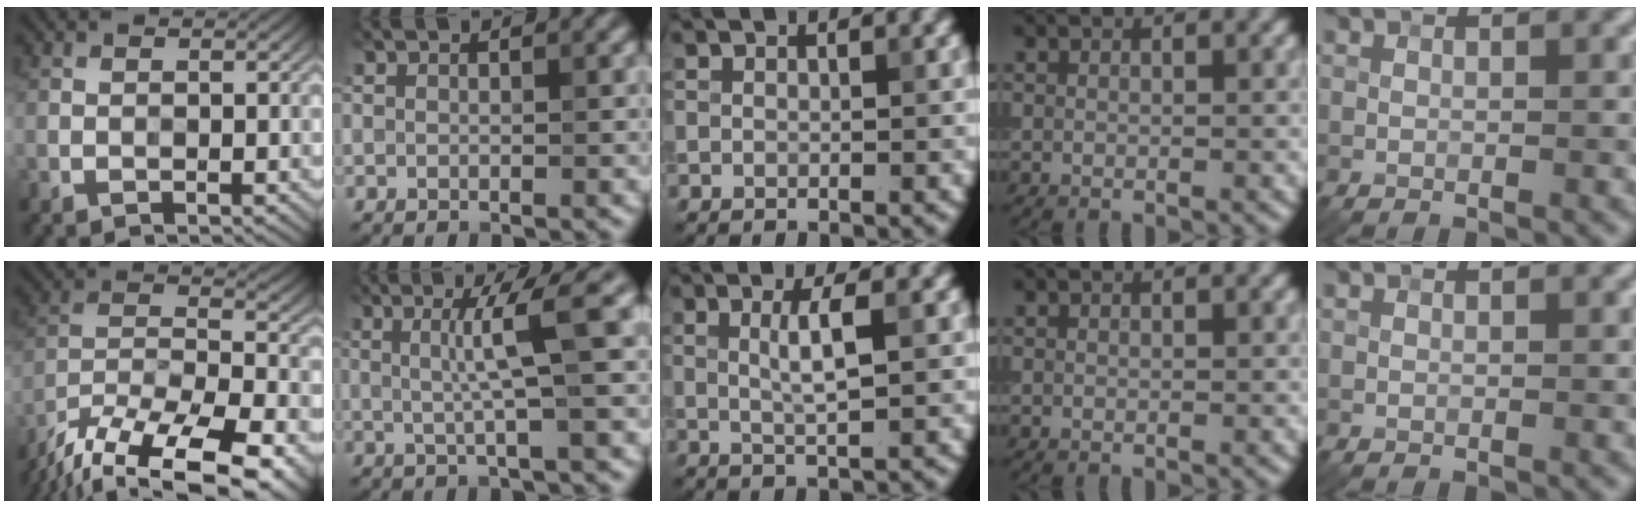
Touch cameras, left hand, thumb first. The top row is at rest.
{"thumb": {"total": 19.7, "force": [-15.8, 6.5, 9.9], "torque": [-0.191, -0.035, -0.237]}, "index": {"total": 4.8, "force": [0.9, 0.2, 4.7], "torque": [-0.078, 0.013, 0.015]}, "middle": {"total": 2.4, "force": [0.4, 0.2, 2.3], "torque": [-0.045, 0.004, 0.012]}}